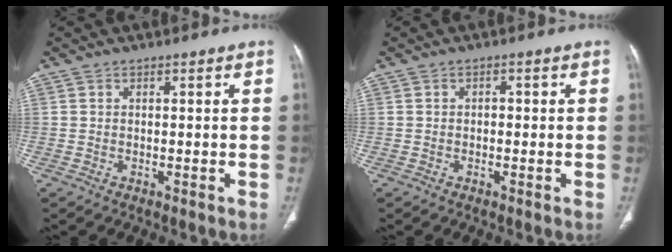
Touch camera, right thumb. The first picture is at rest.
{"total": 1.1, "force": [-0.1, 0.7, 0.8], "torque": [-0.007, 0.003, -0.003]}